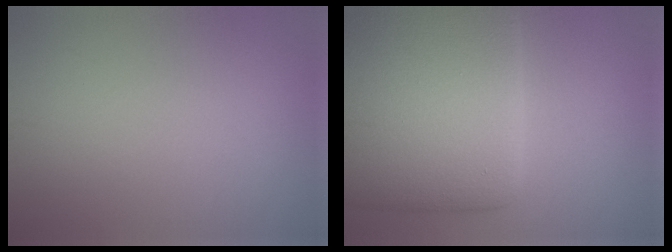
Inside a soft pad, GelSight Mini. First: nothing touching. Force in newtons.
{"total": 14.5, "press": 14.5, "slide": 0.5}